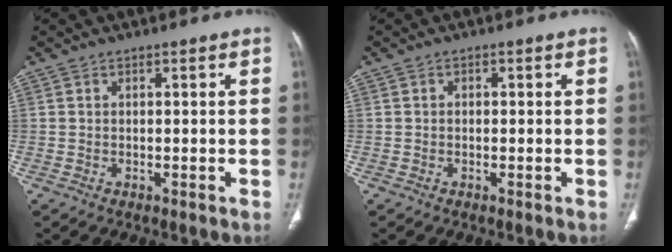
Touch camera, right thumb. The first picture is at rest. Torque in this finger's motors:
{"motor_torque": [-0.23, 0.25, 0.10, -0.01, 0.07]}